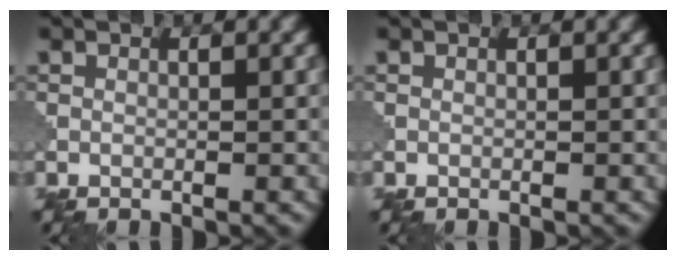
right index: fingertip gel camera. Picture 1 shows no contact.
{"total": 0.0}